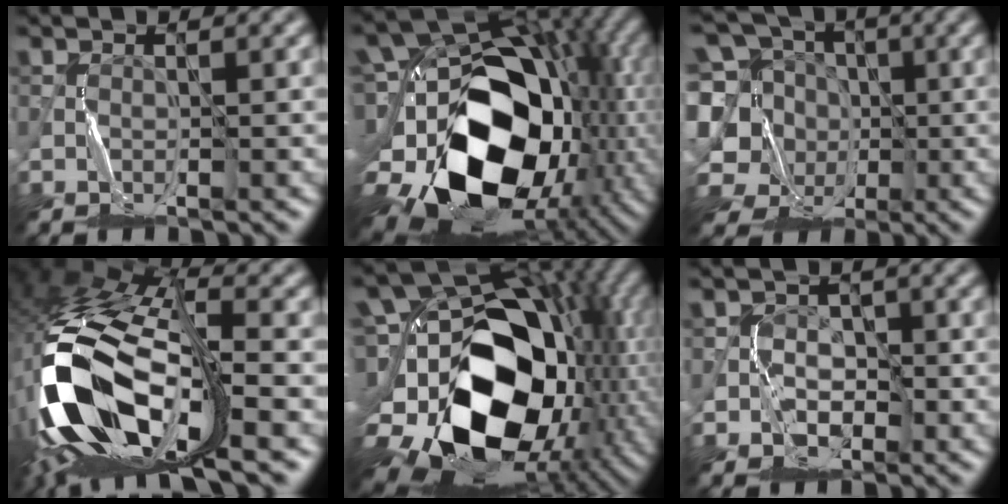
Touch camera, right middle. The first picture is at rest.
{"total": 17.4, "force": [-4.3, 12.4, 11.4], "torque": [-0.190, -0.001, -0.081]}
{"total": 11.5, "force": [-0.8, 10.4, 5.0], "torque": [-0.142, 0.028, -0.041]}
{"total": 17.2, "force": [-6.5, 8.0, 13.8], "torque": [-0.305, -0.015, -0.119]}
{"total": 18.1, "force": [-3.5, 12.6, 12.4], "torque": [-0.223, 0.001, -0.067]}
{"total": 2.5, "force": [-0.7, 2.3, 0.9], "torque": [-0.001, 0.001, -0.013]}